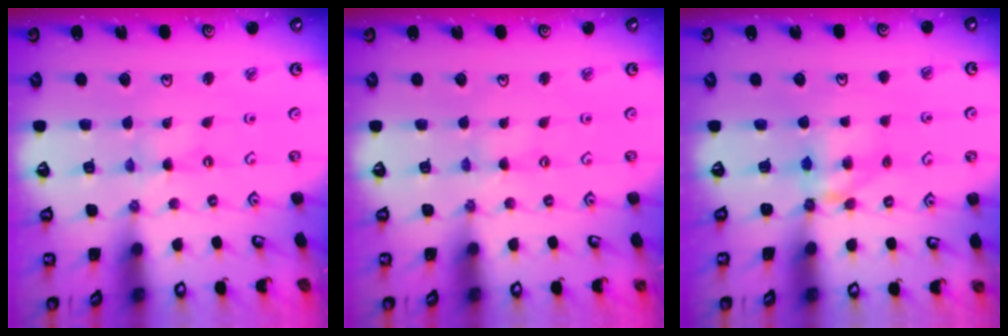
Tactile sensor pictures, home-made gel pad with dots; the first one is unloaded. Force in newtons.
{"total": 0.6, "press": 0.5, "slide": 0.2}
{"total": 6.3, "press": 6.3, "slide": 0.2}